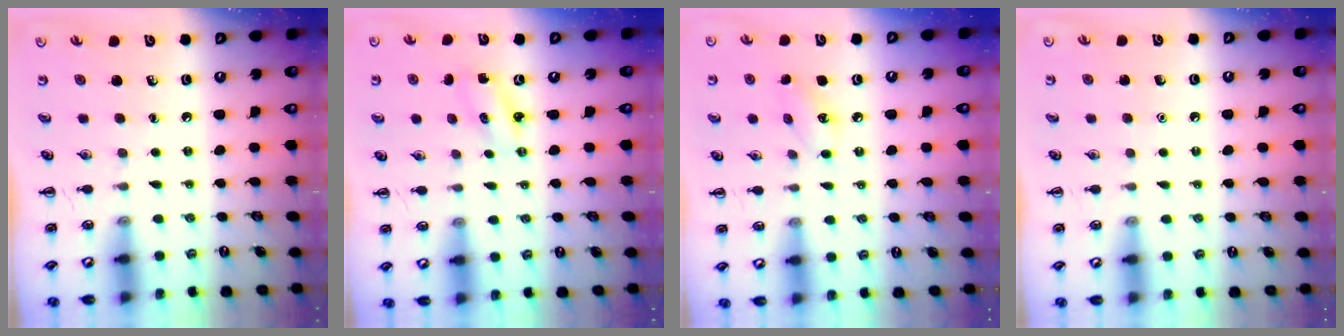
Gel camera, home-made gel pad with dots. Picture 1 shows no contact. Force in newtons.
{"total": 2.0, "press": 1.9, "slide": 0.6}
{"total": 6.3, "press": 6.2, "slide": 1.4}
{"total": 1.6, "press": 1.5, "slide": 0.1}